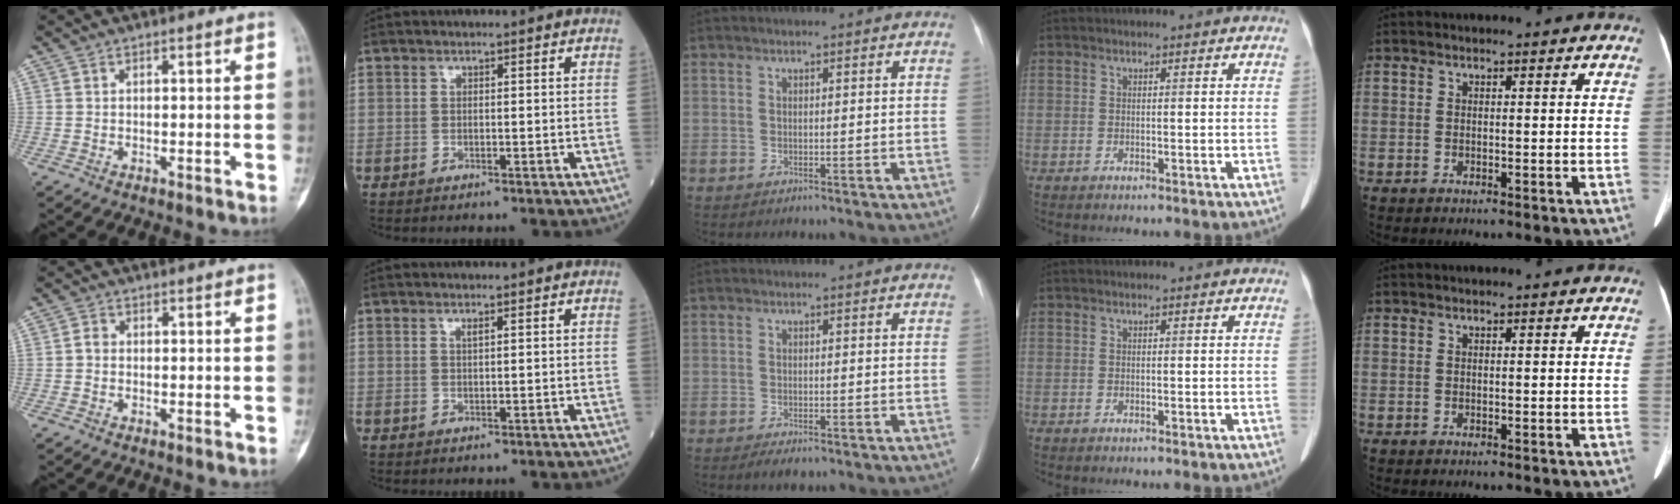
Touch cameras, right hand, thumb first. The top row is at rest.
{"thumb": {"total": 1.4, "force": [-0.2, 1.2, 0.8], "torque": [-0.009, 0.004, -0.007]}, "index": {"total": 0.6, "force": [0.4, 0.0, 0.5], "torque": [-0.011, -0.002, 0.007]}, "middle": {"total": 1.8, "force": [-1.2, 0.4, 1.2], "torque": [-0.025, -0.006, -0.019]}}